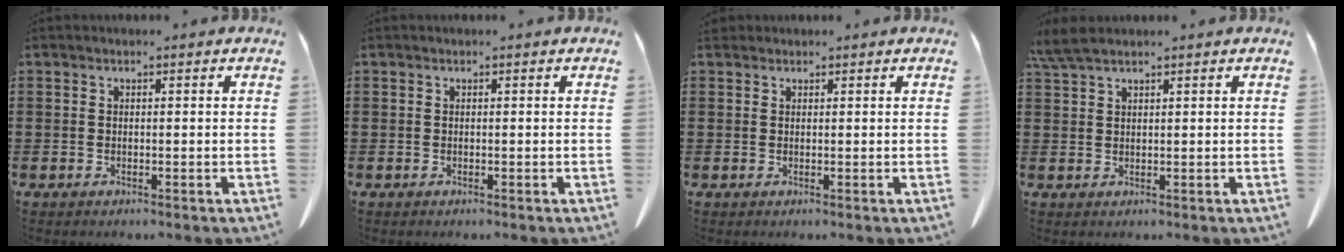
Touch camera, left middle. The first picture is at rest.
{"total": 0.0}
{"total": 1.0, "force": [0.9, 0.4, 0.1], "torque": [-0.006, 0.002, 0.017]}
{"total": 3.2, "force": [2.3, 0.6, 2.1], "torque": [-0.047, 0.001, 0.045]}